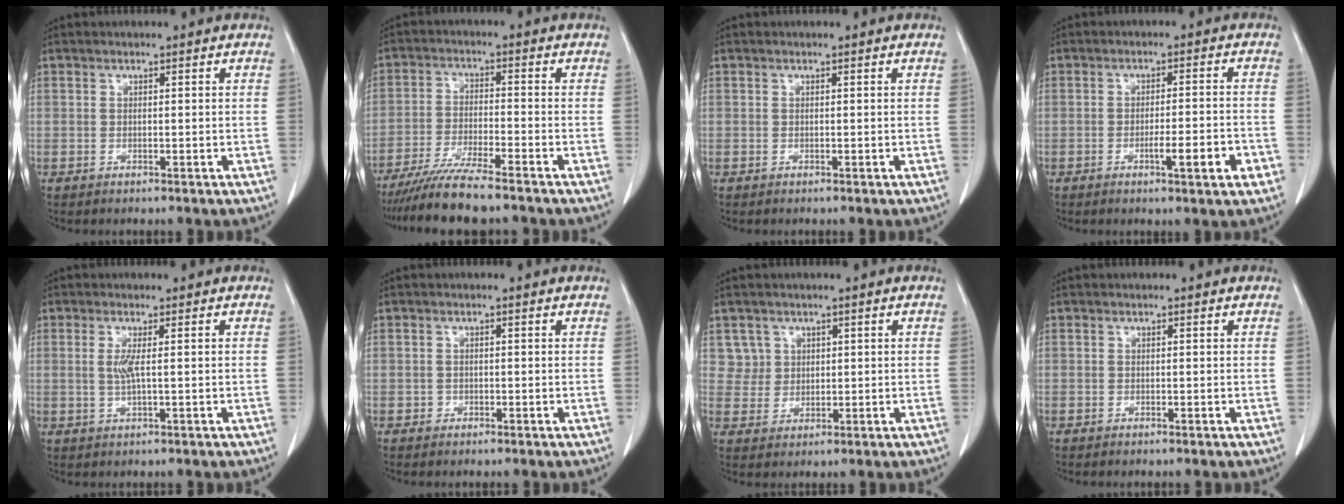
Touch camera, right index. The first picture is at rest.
{"total": 8.4, "force": [-7.0, -0.2, 4.5], "torque": [-0.076, -0.026, -0.123]}
{"total": 0.0}
{"total": 6.5, "force": [-2.8, 0.4, 5.8], "torque": [-0.084, -0.003, -0.038]}
{"total": 2.4, "force": [0.2, -0.1, 2.4], "torque": [-0.056, -0.003, 0.005]}
{"total": 0.9, "force": [-0.4, 0.8, -0.1], "torque": [-0.001, 0.006, -0.009]}
{"total": 3.8, "force": [1.8, 3.3, -0.4], "torque": [0.019, 0.005, 0.035]}
{"total": 0.0}